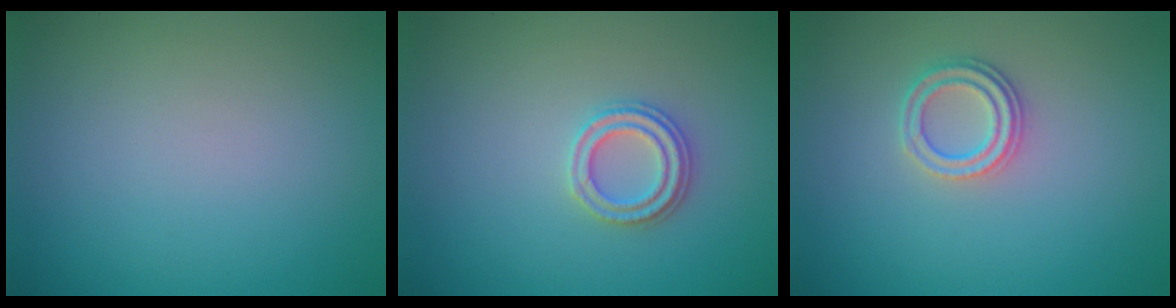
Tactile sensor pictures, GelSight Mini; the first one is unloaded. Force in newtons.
{"total": 2.4, "press": 2.3, "slide": 0.6}
{"total": 2.4, "press": 2.0, "slide": 1.2}